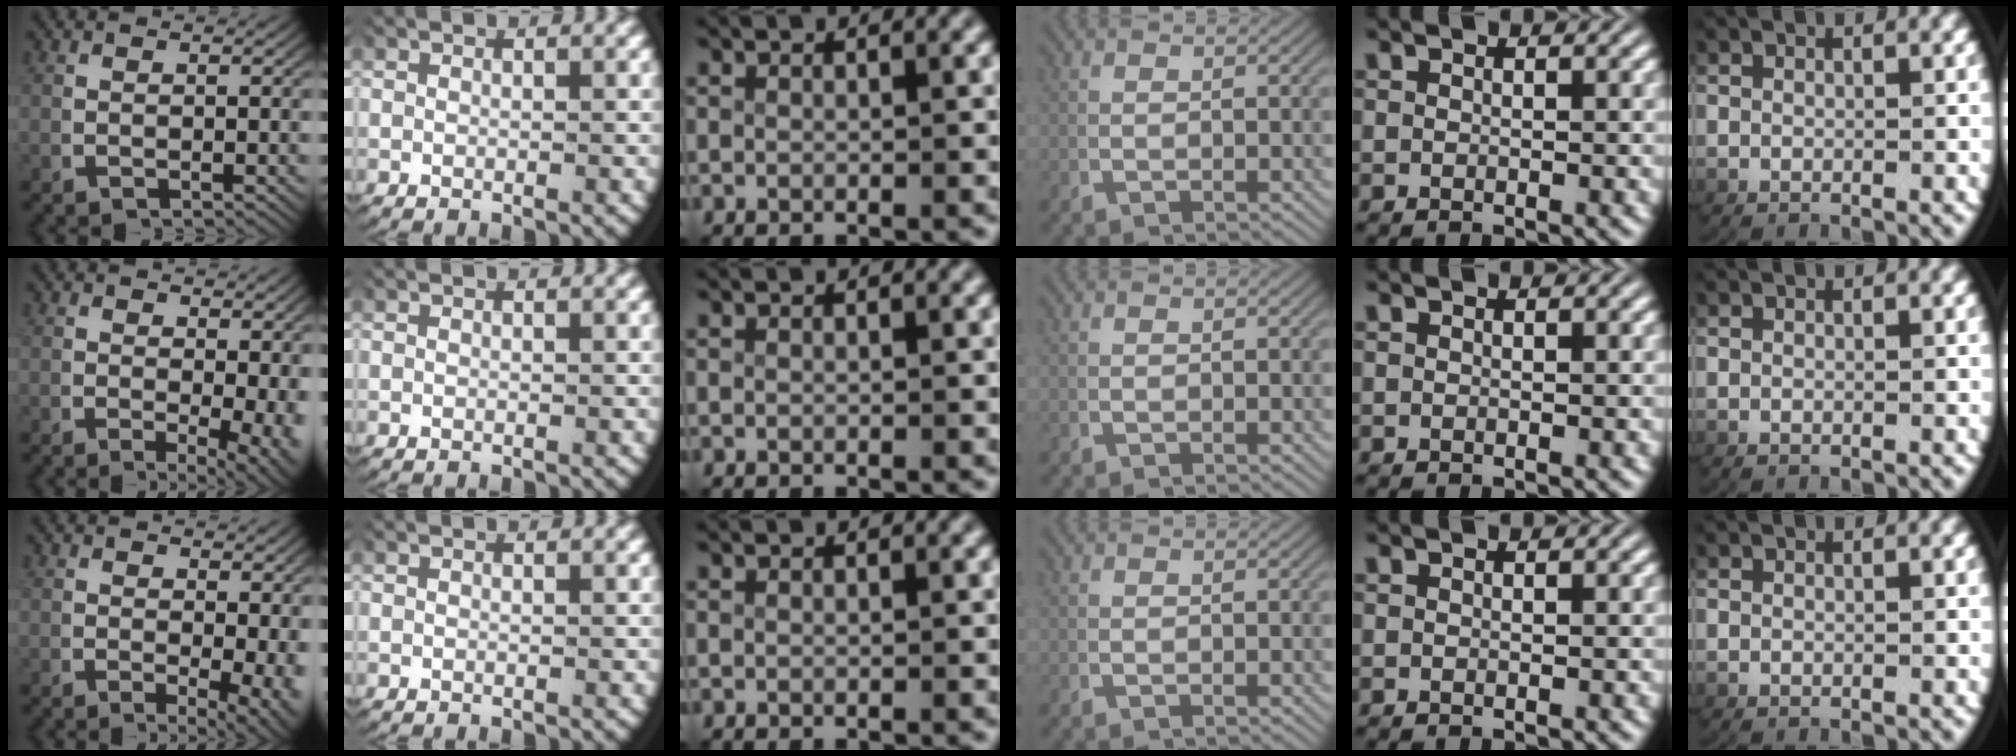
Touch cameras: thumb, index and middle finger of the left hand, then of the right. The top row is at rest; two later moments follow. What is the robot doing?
{"motion": "lift_and_place", "object": "map"}